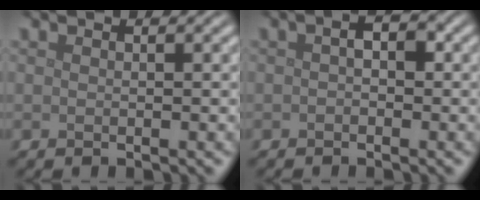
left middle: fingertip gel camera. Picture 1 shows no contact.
{"total": 1.7, "force": [-0.1, 0.9, 1.4], "torque": [-0.020, 0.004, -0.005]}